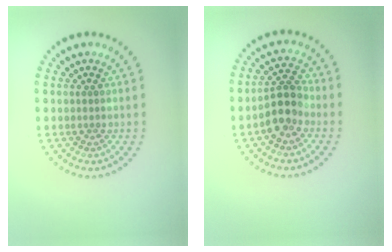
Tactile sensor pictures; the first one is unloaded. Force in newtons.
{"total": 3.4, "press": 3.1, "slide": 1.3}